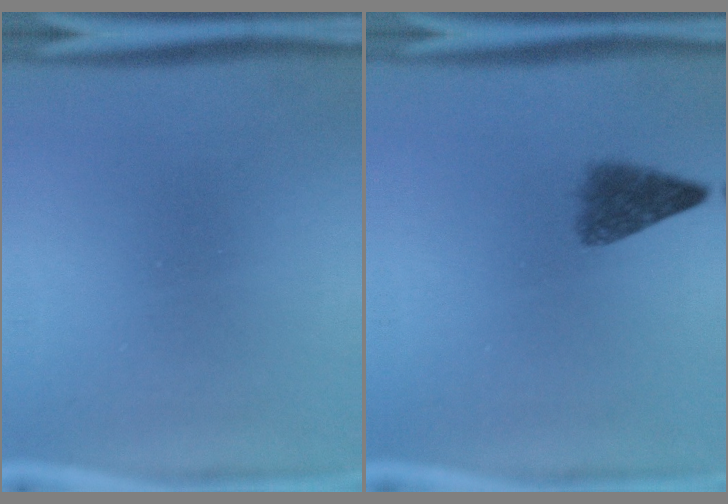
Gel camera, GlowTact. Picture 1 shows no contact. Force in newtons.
{"total": 4.1}